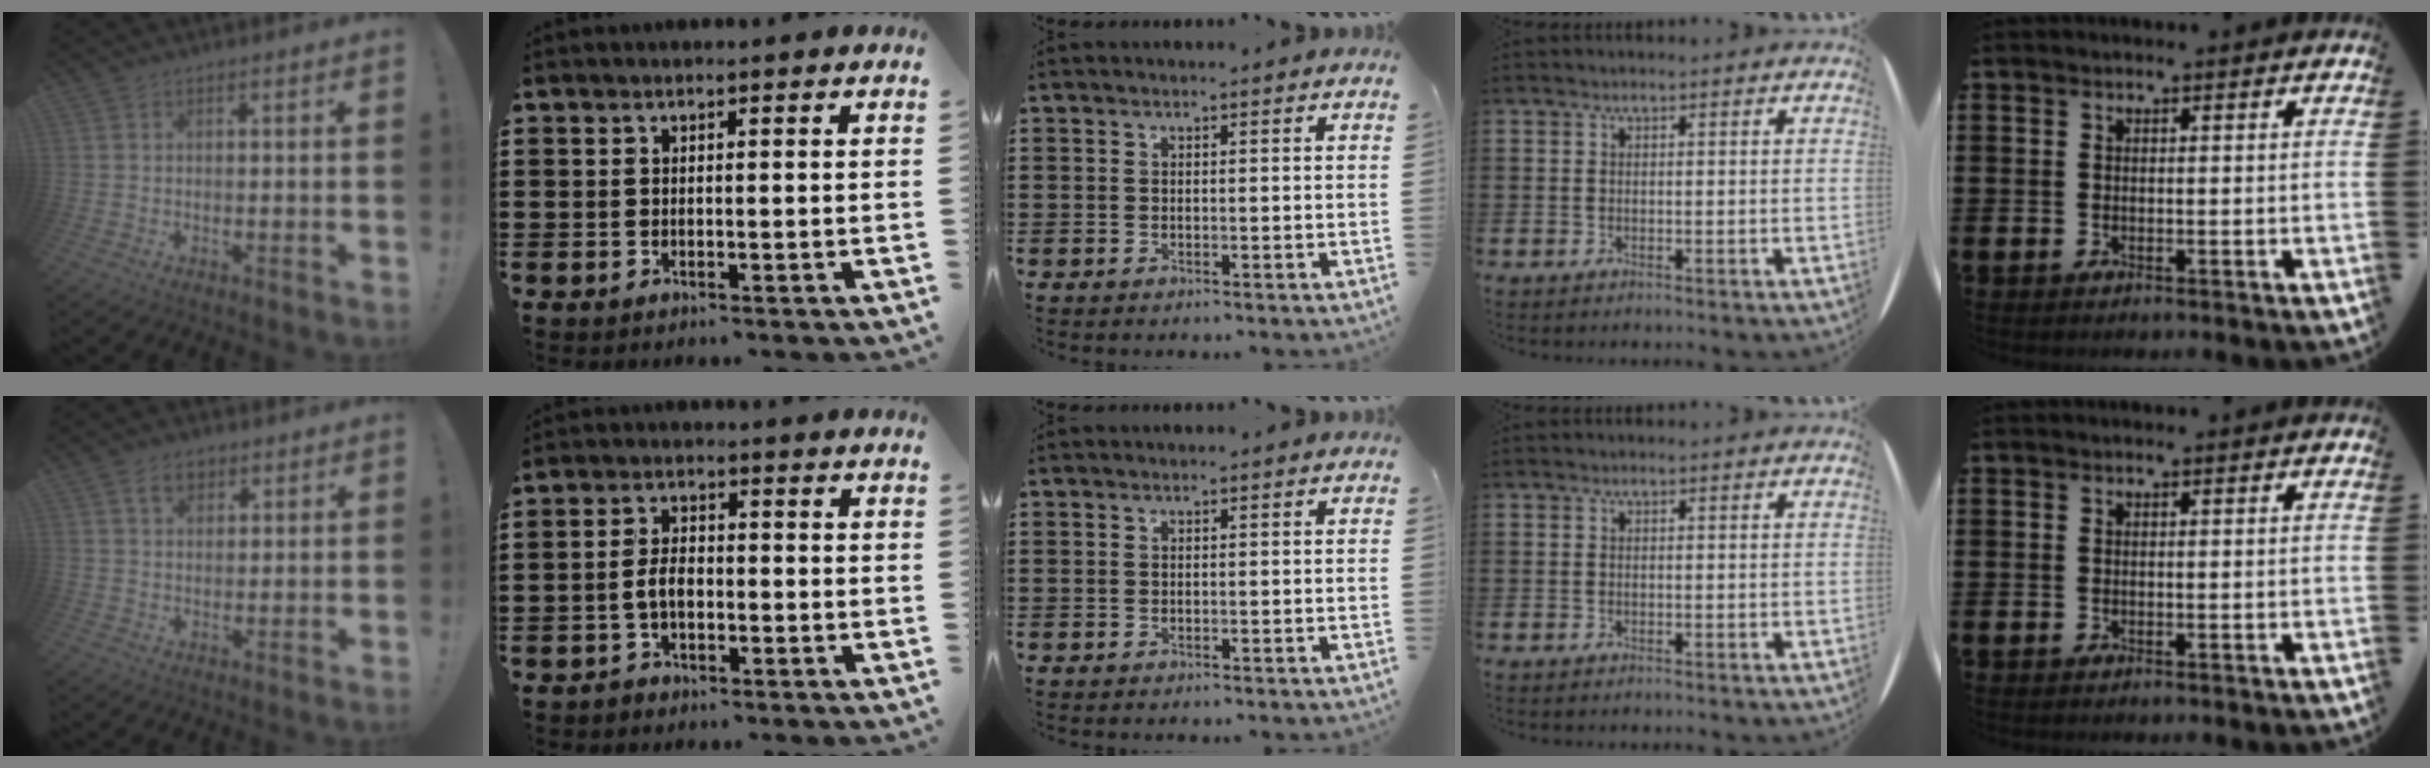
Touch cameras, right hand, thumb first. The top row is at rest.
{"thumb": {"total": 5.1, "force": [2.7, 3.4, 2.7], "torque": [-0.038, -0.003, 0.048]}, "index": {"total": 3.8, "force": [-1.2, 2.2, 2.9], "torque": [-0.070, 0.001, -0.027]}}